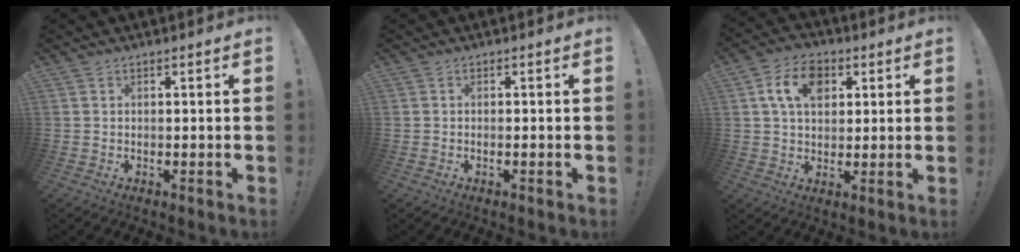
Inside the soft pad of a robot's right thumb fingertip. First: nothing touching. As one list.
[{"total": 0.6, "force": [-0.3, -0.2, 0.5], "torque": [-0.009, 0.000, -0.006]}, {"total": 11.3, "force": [3.7, 8.0, 7.0], "torque": [-0.114, 0.011, 0.070]}]